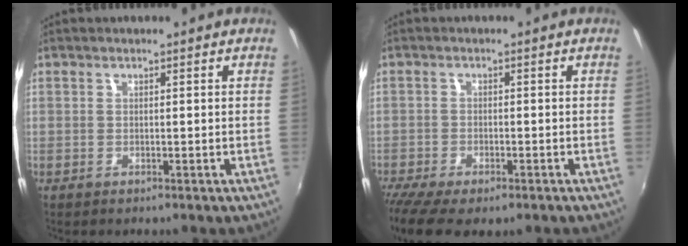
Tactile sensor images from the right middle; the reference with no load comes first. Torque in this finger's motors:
{"motor_torque": [1.16, -0.98, 0.28, 0.18]}